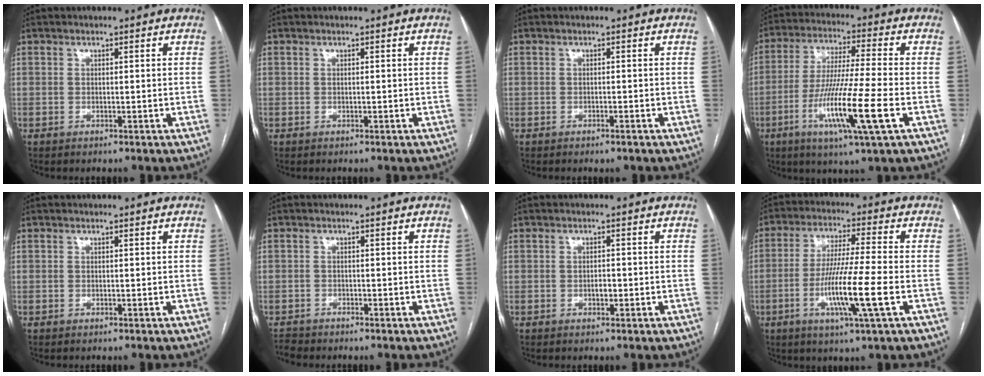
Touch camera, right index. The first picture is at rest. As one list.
[{"total": 0.0}, {"total": 0.9, "force": [-0.7, 0.1, 0.6], "torque": [-0.016, -0.003, -0.007]}, {"total": 14.5, "force": [-5.0, -0.4, 13.6], "torque": [-0.269, -0.024, -0.095]}, {"total": 0.0}, {"total": 1.1, "force": [-1.0, 0.3, -0.3], "torque": [0.003, -0.004, -0.019]}, {"total": 1.3, "force": [-0.4, 0.6, 1.1], "torque": [-0.020, 0.001, -0.007]}, {"total": 11.6, "force": [-3.4, -0.7, 11.1], "torque": [-0.215, -0.017, -0.069]}]